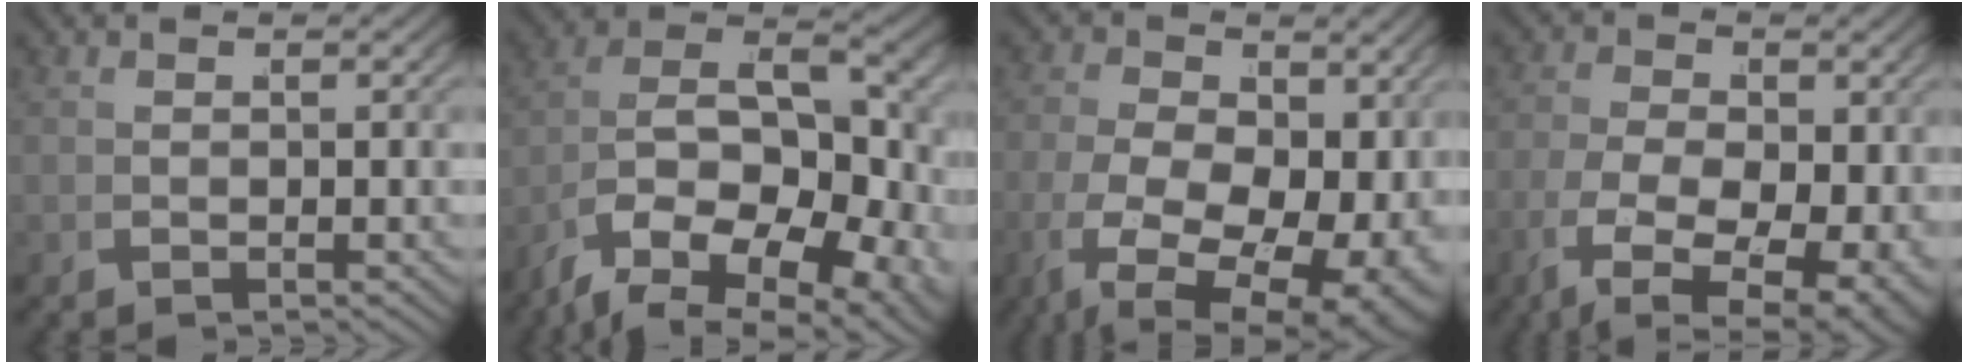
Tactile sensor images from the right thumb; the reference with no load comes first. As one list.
[{"total": 19.3, "force": [-3.0, 13.5, 13.5], "torque": [-0.257, -0.056, -0.044]}, {"total": 14.0, "force": [-3.0, 9.3, 10.0], "torque": [-0.206, -0.070, -0.019]}, {"total": 10.2, "force": [-3.3, 5.8, 7.7], "torque": [-0.151, -0.054, -0.029]}]